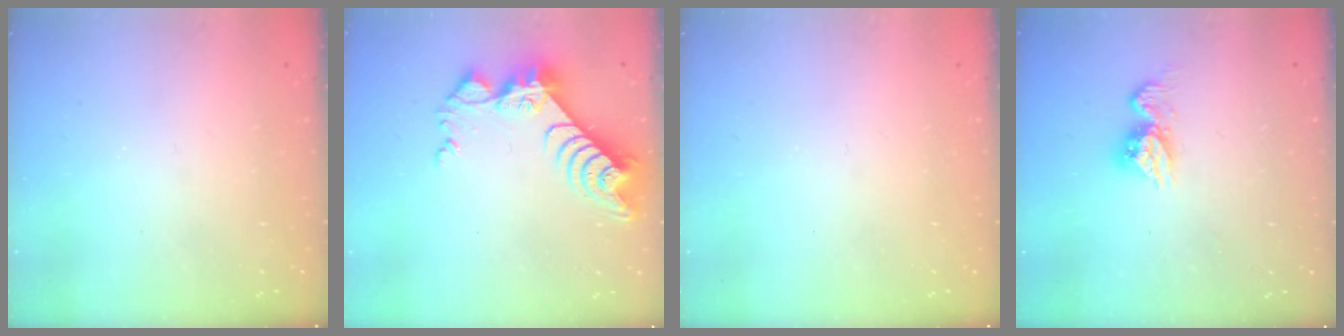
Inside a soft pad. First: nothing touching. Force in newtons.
{"total": 10.3, "press": 10.3, "slide": 0.8}
{"total": 0.0}
{"total": 8.6, "press": 8.5, "slide": 0.7}